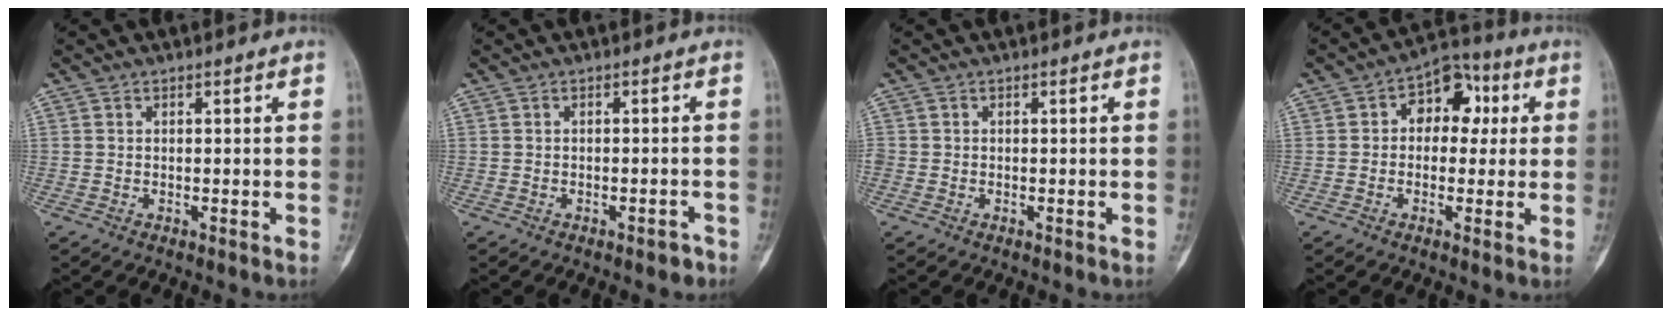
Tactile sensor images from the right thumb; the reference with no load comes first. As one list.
[{"total": 1.9, "force": [-1.3, 0.8, 1.0], "torque": [-0.013, 0.012, -0.015]}, {"total": 0.6, "force": [-0.1, 0.5, 0.2], "torque": [-0.004, 0.001, -0.006]}, {"total": 9.7, "force": [1.9, 6.7, 6.8], "torque": [-0.050, 0.022, 0.019]}]